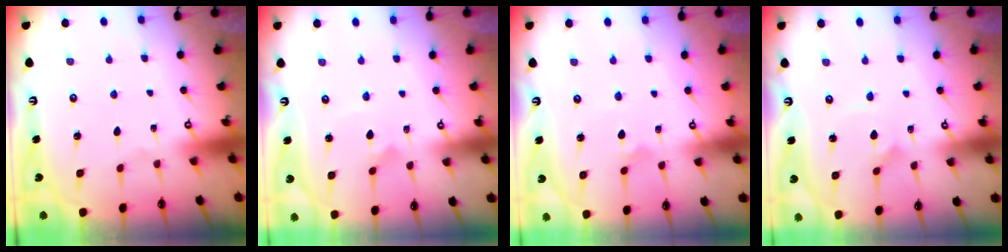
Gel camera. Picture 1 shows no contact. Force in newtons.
{"total": 1.7, "press": 1.7, "slide": 0.1}
{"total": 3.4, "press": 3.3, "slide": 0.3}
{"total": 2.1, "press": 2.1, "slide": 0.0}